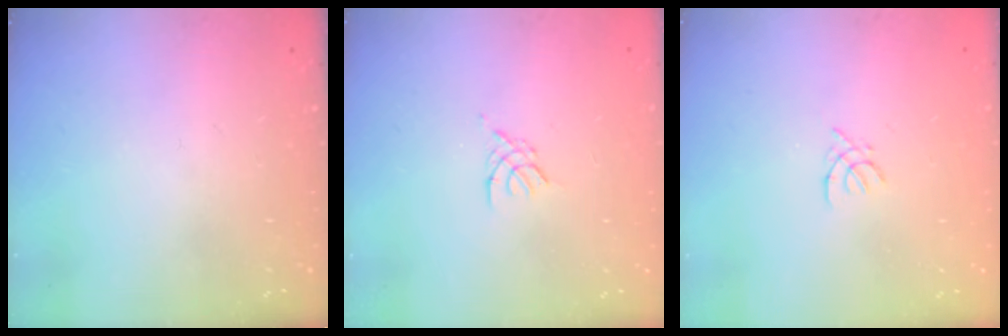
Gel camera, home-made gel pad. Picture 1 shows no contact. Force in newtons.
{"total": 2.6, "press": 2.5, "slide": 0.6}
{"total": 1.8, "press": 1.8, "slide": 0.4}